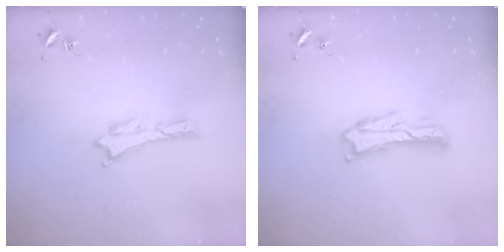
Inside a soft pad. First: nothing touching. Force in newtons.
{"total": 1.6, "press": 1.6, "slide": 0.3}